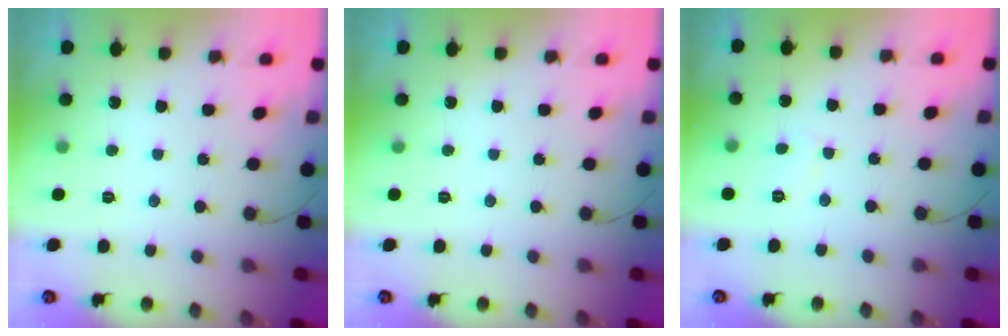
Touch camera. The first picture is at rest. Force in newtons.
{"total": 0.0}
{"total": 2.8, "press": 2.8, "slide": 0.3}